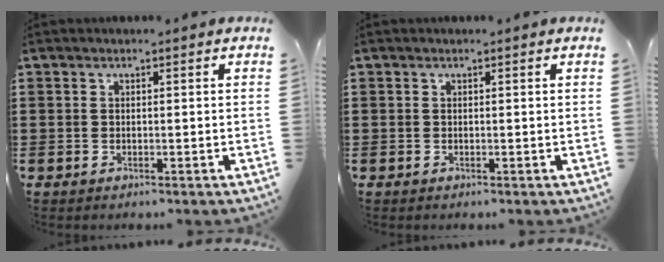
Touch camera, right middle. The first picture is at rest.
{"total": 0.0}